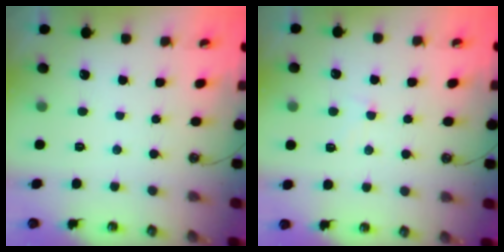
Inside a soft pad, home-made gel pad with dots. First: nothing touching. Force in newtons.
{"total": 0.8, "press": 0.1, "slide": 0.8}